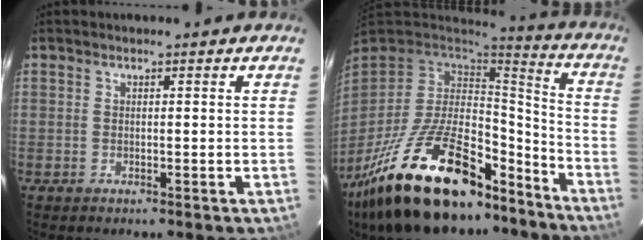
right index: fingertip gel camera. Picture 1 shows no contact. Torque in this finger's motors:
{"motor_torque": [1.45, -0.69, 1.06, 0.21]}